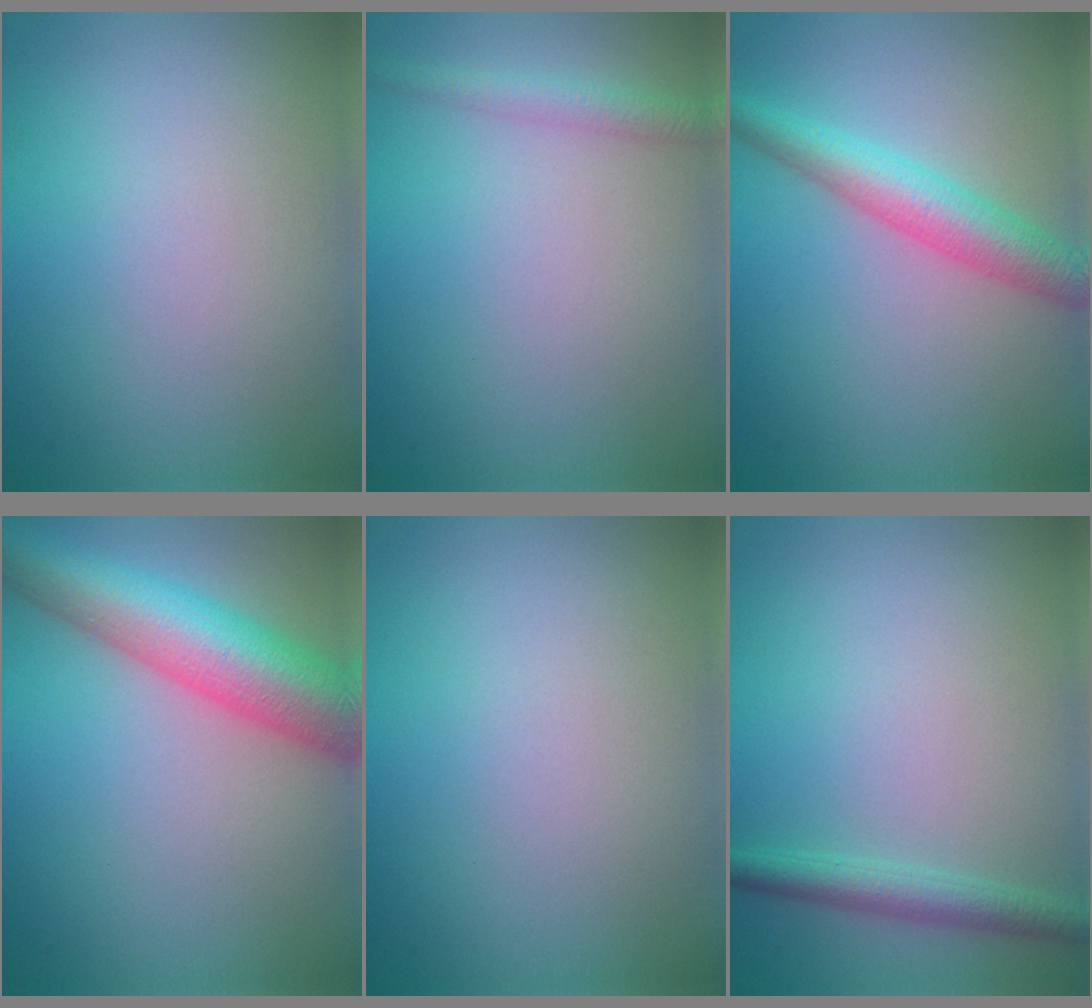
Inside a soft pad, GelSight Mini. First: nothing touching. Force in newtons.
{"total": 2.0, "press": 2.0, "slide": 0.1}
{"total": 4.5, "press": 4.5, "slide": 0.1}
{"total": 9.1, "press": 9.1, "slide": 0.4}
{"total": 0.0}
{"total": 2.3, "press": 2.3, "slide": 0.1}